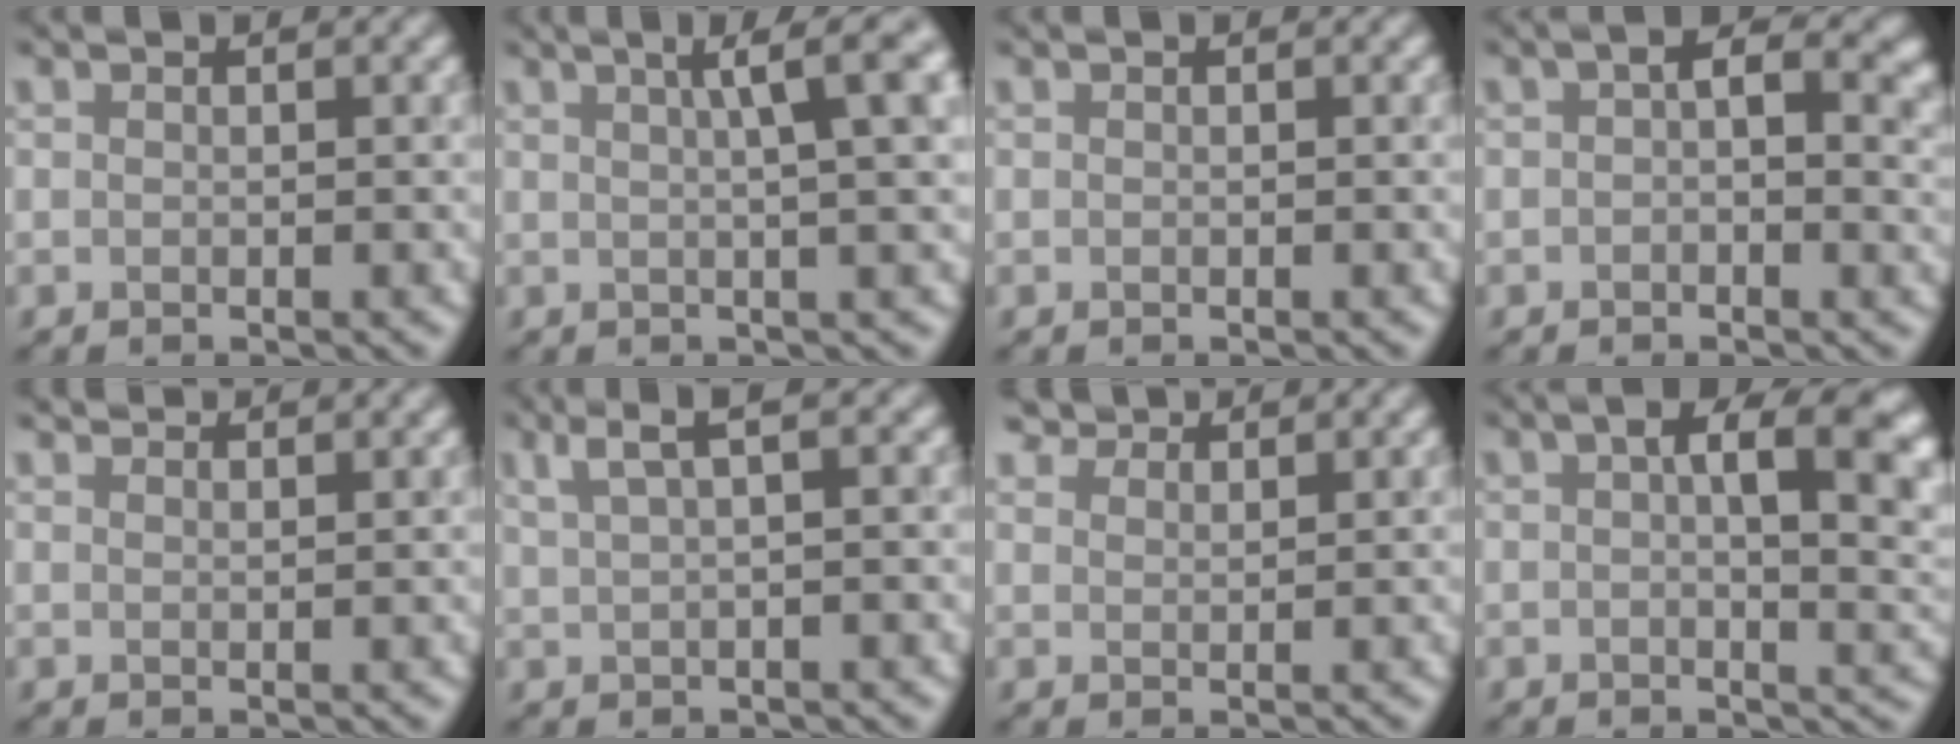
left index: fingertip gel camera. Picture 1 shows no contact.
{"total": 7.3, "force": [2.1, 1.6, 6.8], "torque": [-0.051, 0.029, 0.023]}
{"total": 0.0}
{"total": 4.6, "force": [0.9, 2.1, 4.0], "torque": [-0.048, 0.013, 0.007]}
{"total": 3.3, "force": [3.1, 0.6, 1.1], "torque": [-0.011, 0.008, 0.028]}
{"total": 2.7, "force": [1.6, 0.4, 2.1], "torque": [-0.028, 0.011, 0.030]}
{"total": 3.9, "force": [3.7, 0.9, 0.6], "torque": [-0.013, -0.005, 0.066]}
{"total": 10.0, "force": [2.2, 4.4, 8.7], "torque": [-0.101, 0.021, 0.024]}